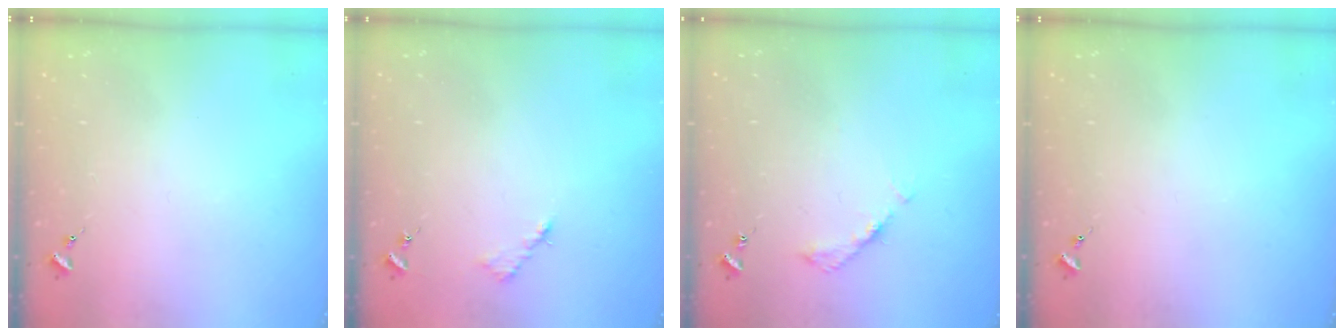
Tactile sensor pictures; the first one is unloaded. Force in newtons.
{"total": 3.1, "press": 3.1, "slide": 0.4}
{"total": 5.3, "press": 5.3, "slide": 0.5}
{"total": 0.0}